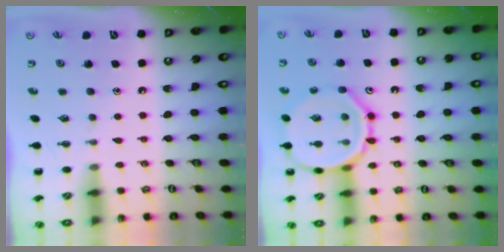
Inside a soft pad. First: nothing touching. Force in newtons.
{"total": 15.3, "press": 15.2, "slide": 1.4}